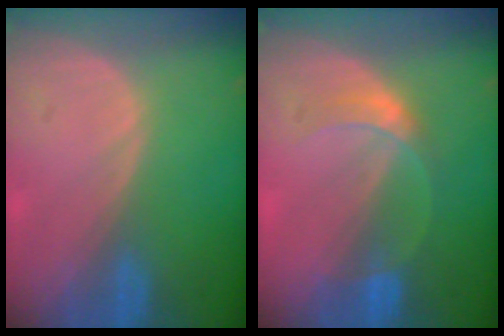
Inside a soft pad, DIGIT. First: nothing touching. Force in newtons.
{"total": 3.7, "press": 3.6, "slide": 0.3}